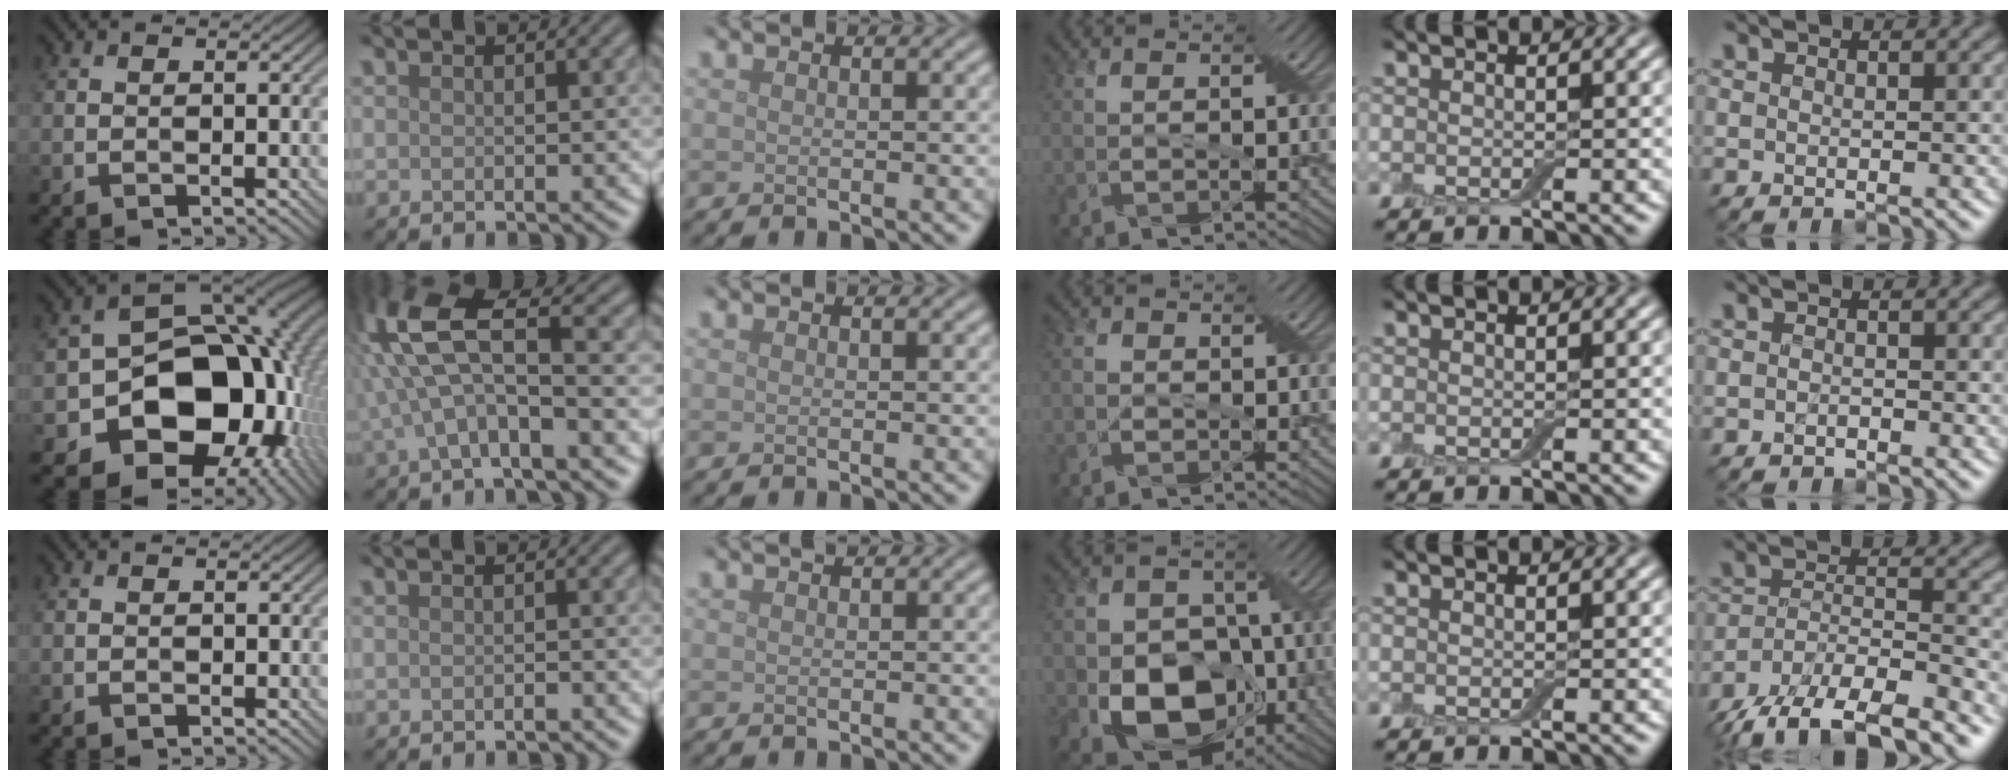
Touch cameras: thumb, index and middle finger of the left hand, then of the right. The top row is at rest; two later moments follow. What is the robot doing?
{"motion": "cut", "object": "aluminum foil"}